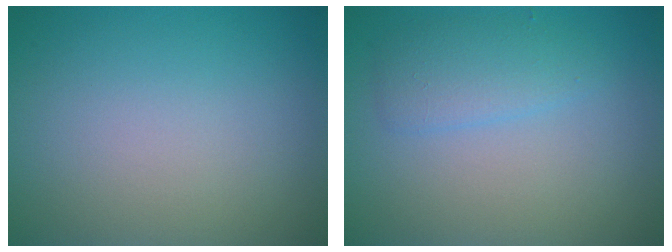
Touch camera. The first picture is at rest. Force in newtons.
{"total": 2.4, "press": 2.4, "slide": 0.1}